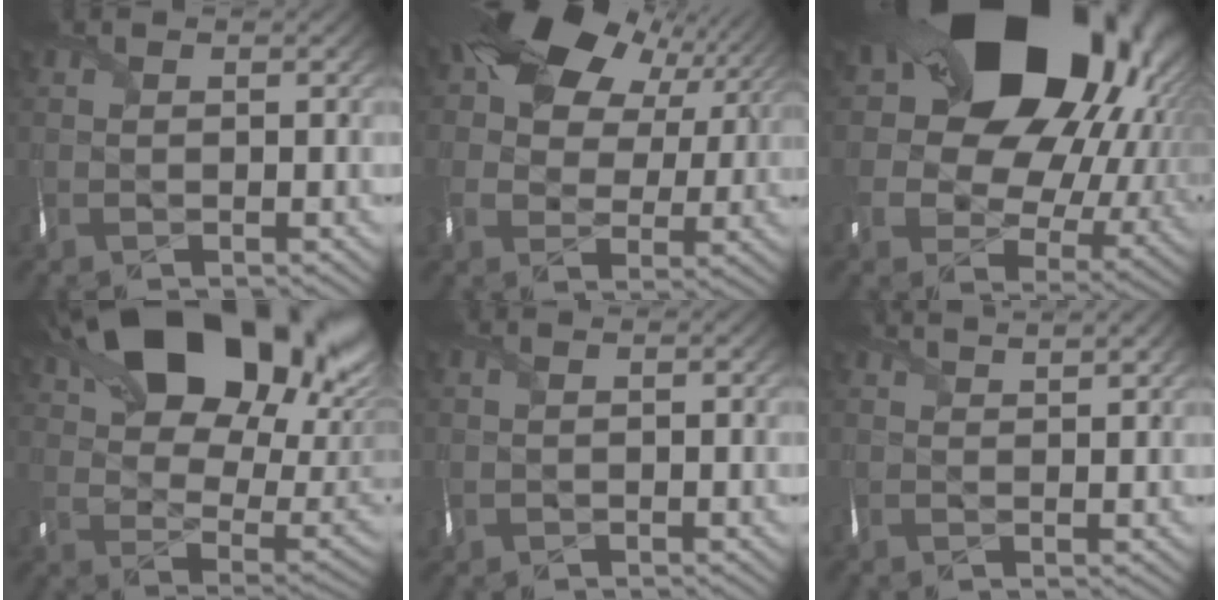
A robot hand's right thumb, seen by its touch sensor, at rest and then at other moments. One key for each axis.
{"total": 15.5, "fx": 6.6, "fy": 11.0, "fz": 8.6, "tx": -0.174, "ty": 0.035, "tz": 0.109}
{"total": 23.0, "fx": 8.5, "fy": 16.9, "fz": 13.1, "tx": -0.254, "ty": 0.012, "tz": 0.153}
{"total": 22.0, "fx": 11.5, "fy": 12.2, "fz": 14.2, "tx": -0.222, "ty": 0.033, "tz": 0.186}
{"total": 0.8, "fx": 0.0, "fy": 0.5, "fz": 0.6, "tx": -0.018, "ty": -0.002, "tz": 0.004}
{"total": 2.9, "fx": 2.6, "fy": 0.1, "fz": 1.4, "tx": -0.024, "ty": 0.003, "tz": 0.042}